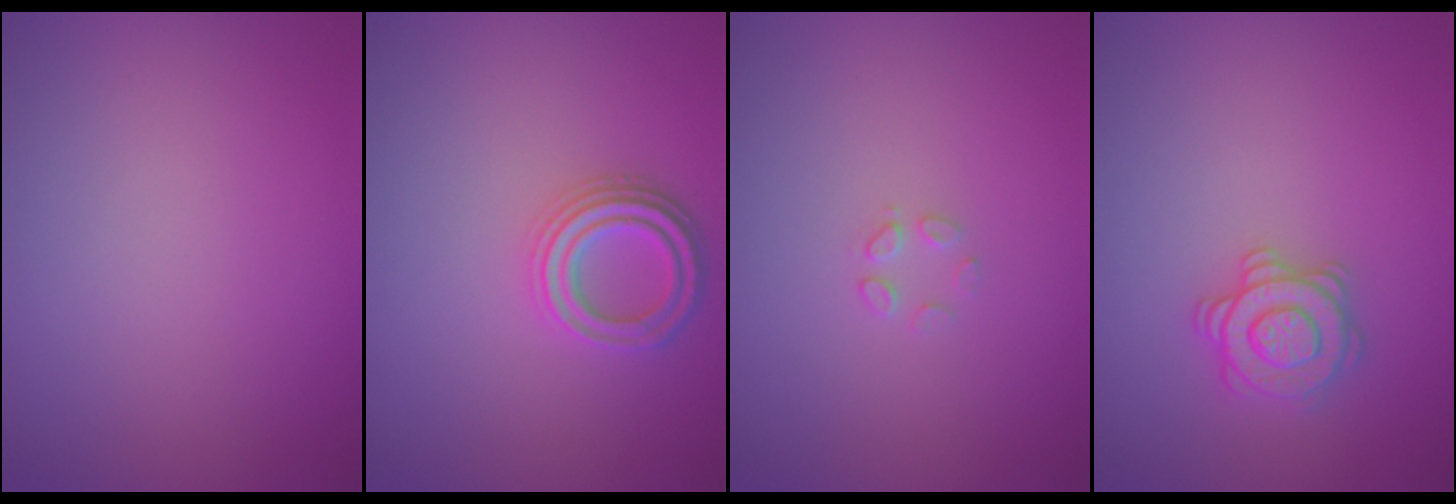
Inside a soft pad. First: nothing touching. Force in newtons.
{"total": 3.0, "press": 2.7, "slide": 1.1}
{"total": 1.0, "press": 1.0, "slide": 0.1}
{"total": 2.8, "press": 2.8, "slide": 0.4}